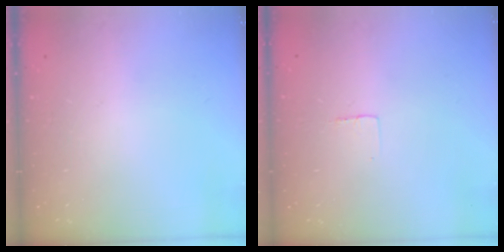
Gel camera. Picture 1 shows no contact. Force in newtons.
{"total": 2.3, "press": 2.3, "slide": 0.1}